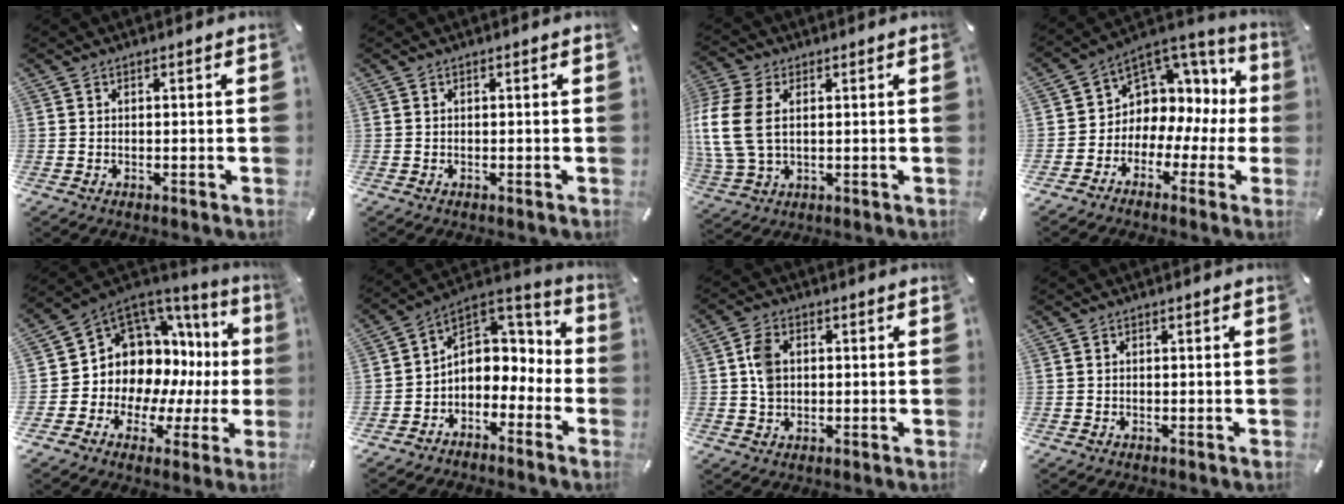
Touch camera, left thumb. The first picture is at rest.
{"total": 0.0}
{"total": 11.1, "force": [1.9, 7.5, 7.9], "torque": [-0.199, 0.000, 0.034]}
{"total": 6.8, "force": [1.6, 6.3, 1.8], "torque": [-0.028, -0.042, 0.028]}
{"total": 10.8, "force": [3.4, 9.4, 4.0], "torque": [-0.074, -0.063, 0.077]}
{"total": 8.0, "force": [-0.5, 7.4, 3.1], "torque": [-0.052, -0.002, -0.003]}
{"total": 5.2, "force": [0.6, 4.0, 3.2], "torque": [-0.056, 0.008, 0.011]}
{"total": 0.0}